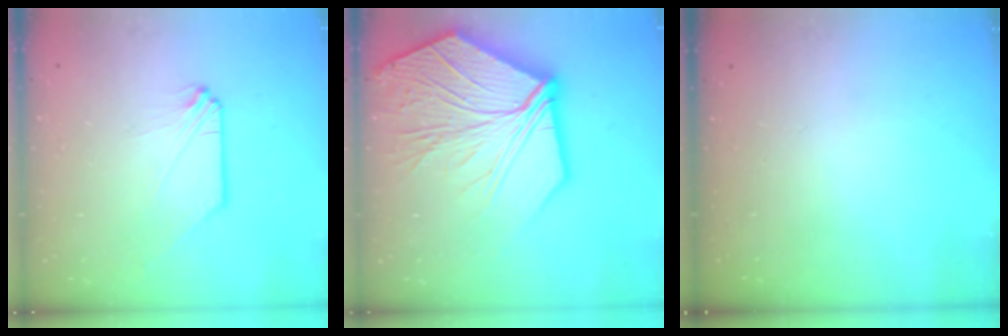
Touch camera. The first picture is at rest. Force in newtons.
{"total": 23.9, "press": 23.6, "slide": 3.8}
{"total": 0.0}